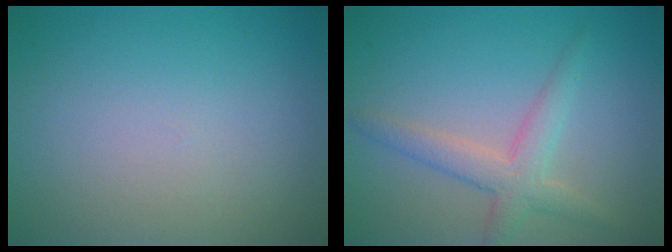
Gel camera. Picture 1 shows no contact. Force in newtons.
{"total": 3.1, "press": 3.1, "slide": 0.2}